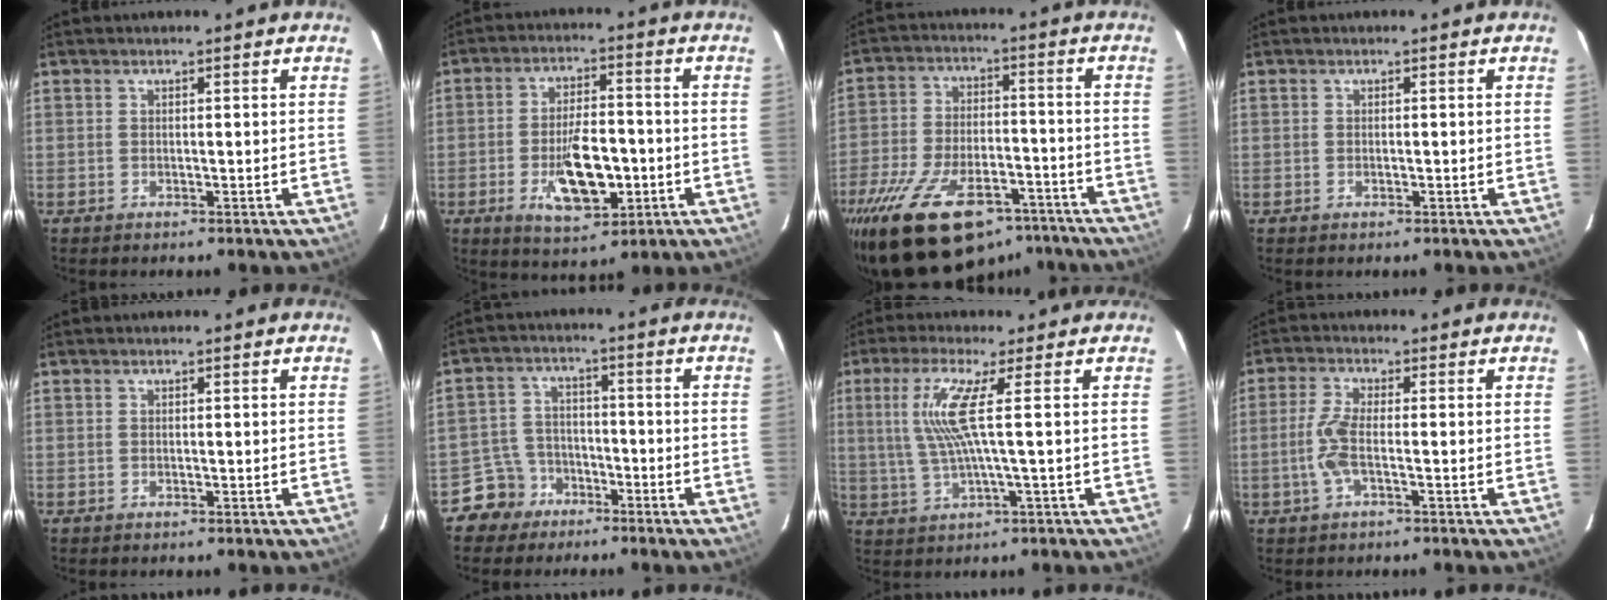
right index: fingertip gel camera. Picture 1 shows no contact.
{"total": 11.8, "force": [-3.5, 5.2, 10.0], "torque": [-0.185, 0.001, -0.048]}
{"total": 25.5, "force": [-17.5, 11.3, 14.7], "torque": [-0.288, -0.025, -0.268]}
{"total": 0.6, "force": [-0.2, 0.3, 0.5], "torque": [-0.010, 0.002, -0.003]}
{"total": 0.0}
{"total": 6.5, "force": [-4.4, 4.8, 0.0], "torque": [-0.017, 0.028, -0.080]}
{"total": 7.9, "force": [1.3, -1.2, 7.7], "torque": [-0.153, -0.004, 0.036]}
{"total": 5.1, "force": [-1.5, 0.9, 4.8], "torque": [-0.110, 0.001, -0.030]}